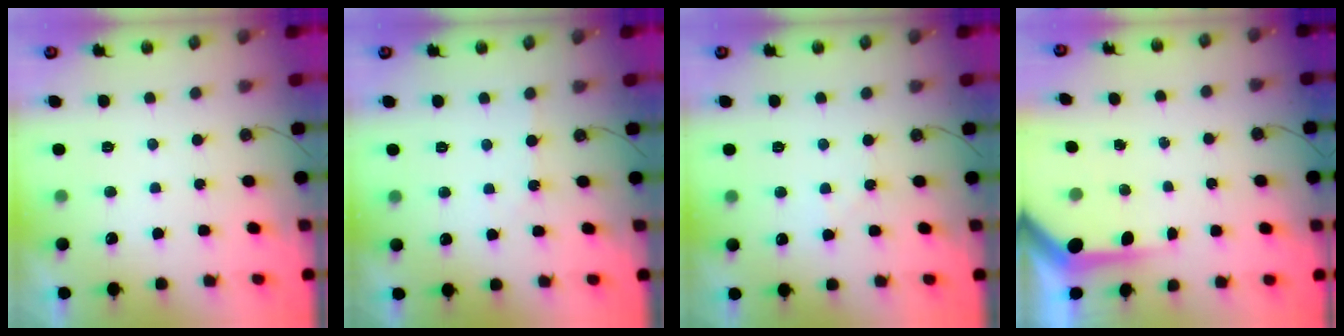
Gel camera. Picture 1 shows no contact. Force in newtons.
{"total": 2.4, "press": 2.4, "slide": 0.4}
{"total": 4.4, "press": 4.3, "slide": 0.7}
{"total": 5.9, "press": 5.8, "slide": 0.6}